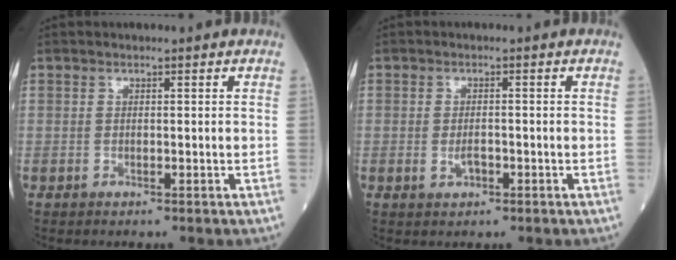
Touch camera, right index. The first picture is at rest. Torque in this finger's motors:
{"motor_torque": [-0.08, -0.08, -0.03, -0.01]}